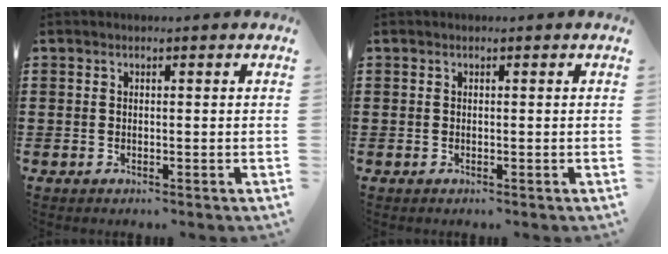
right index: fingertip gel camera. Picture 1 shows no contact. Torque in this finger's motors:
{"motor_torque": [0.00, 0.00, 0.00, 0.00]}